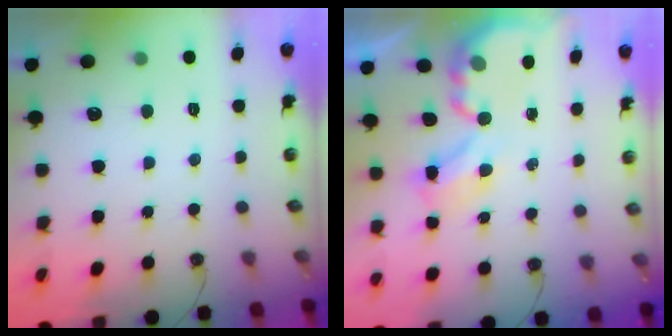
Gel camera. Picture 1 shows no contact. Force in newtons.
{"total": 4.1, "press": 4.1, "slide": 0.2}